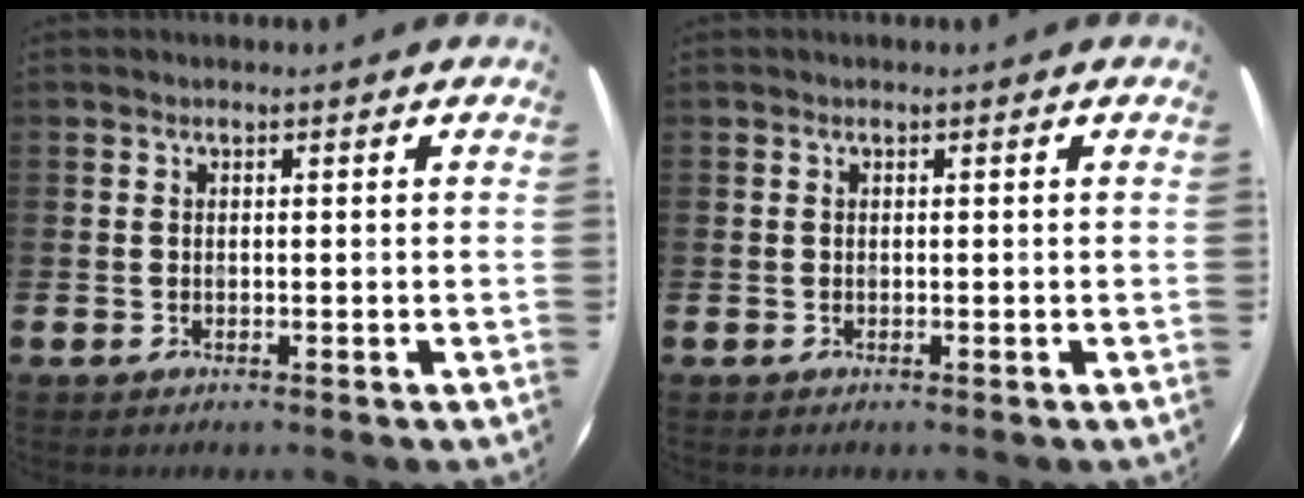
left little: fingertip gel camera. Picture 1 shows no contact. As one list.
[{"total": 0.0}]